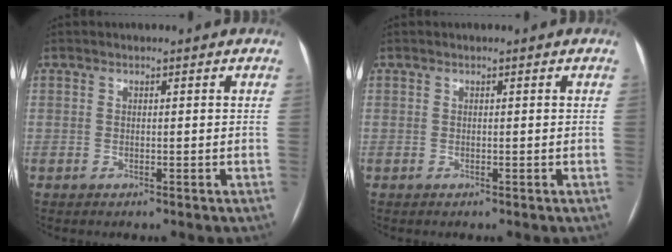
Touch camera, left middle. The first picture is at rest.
{"total": 0.0}